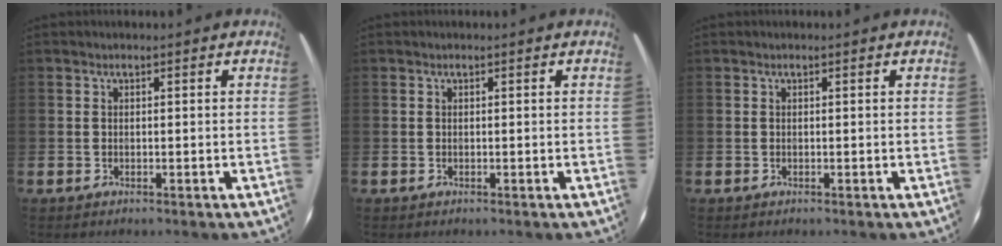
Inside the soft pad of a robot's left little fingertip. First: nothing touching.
{"total": 0.0}
{"total": 0.0}